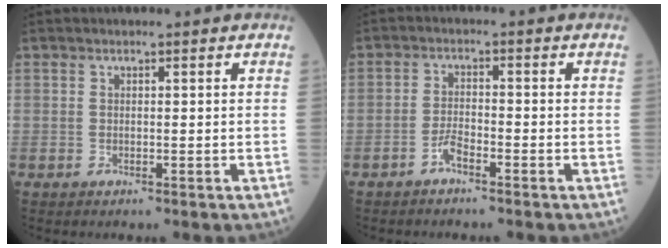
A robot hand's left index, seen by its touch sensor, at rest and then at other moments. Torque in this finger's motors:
{"motor_torque": [0.18, 0.27, 0.03, 0.01]}